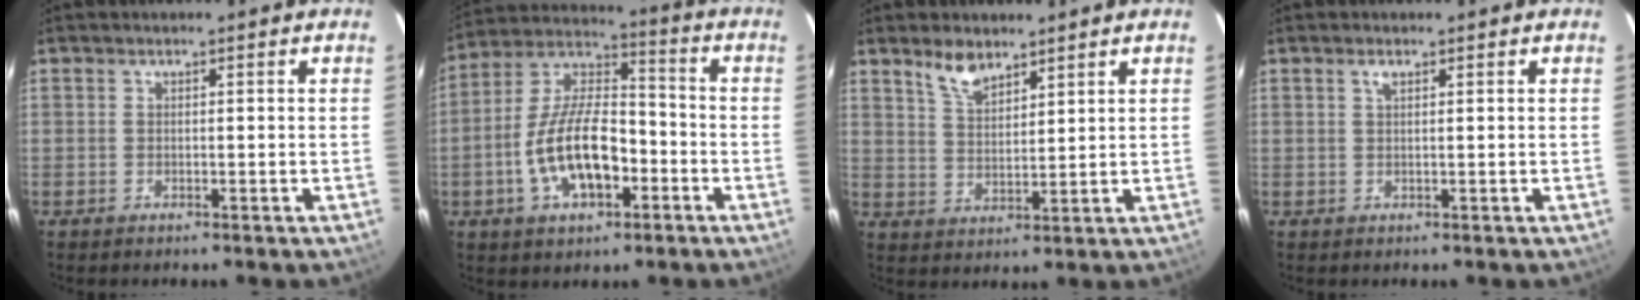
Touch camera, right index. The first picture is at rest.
{"total": 15.0, "force": [-4.9, 7.0, 12.3], "torque": [-0.246, 0.013, -0.082]}
{"total": 5.7, "force": [4.4, 2.2, 3.0], "torque": [-0.052, 0.003, 0.087]}
{"total": 1.1, "force": [0.6, 0.2, 0.9], "torque": [-0.020, 0.004, 0.010]}